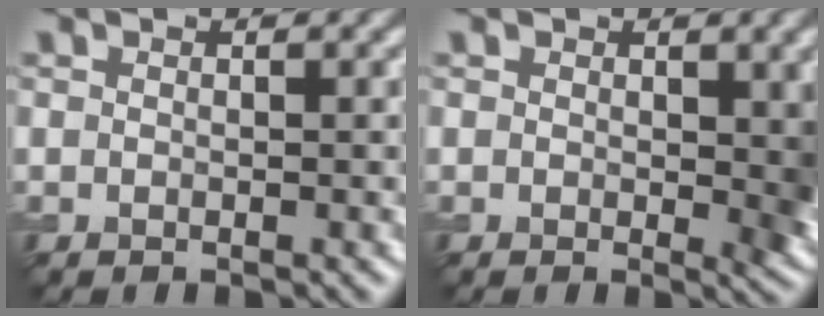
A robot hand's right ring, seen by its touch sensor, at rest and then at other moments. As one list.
[{"total": 3.9, "force": [0.3, 1.3, 3.6], "torque": [-0.040, -0.003, 0.007]}]